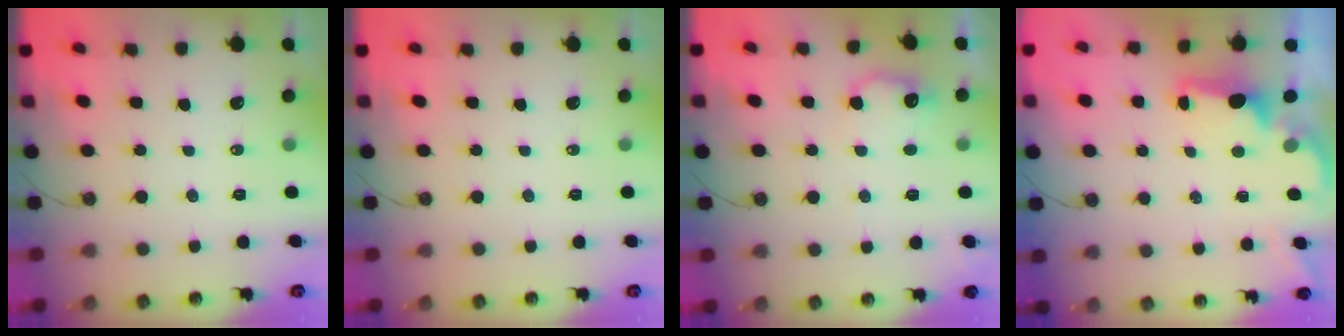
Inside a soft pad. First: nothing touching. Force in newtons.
{"total": 0.0}
{"total": 10.1, "press": 10.1, "slide": 0.4}
{"total": 1.9, "press": 1.7, "slide": 0.8}